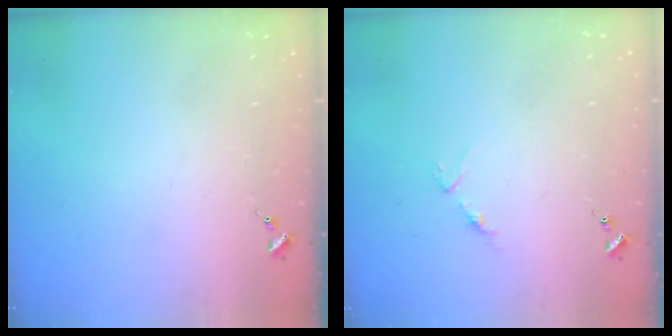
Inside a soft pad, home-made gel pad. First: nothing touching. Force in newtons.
{"total": 3.0, "press": 2.9, "slide": 0.4}